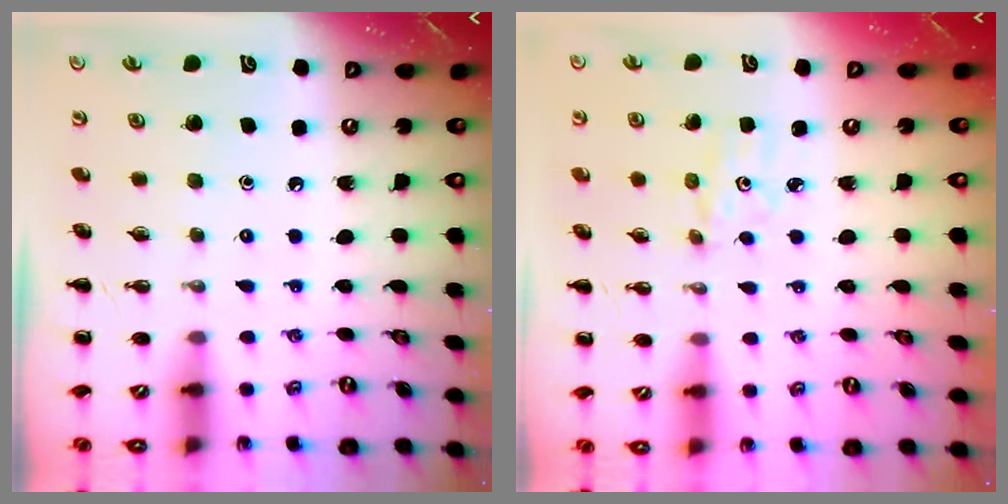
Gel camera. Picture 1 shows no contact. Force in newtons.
{"total": 3.0, "press": 2.9, "slide": 0.9}